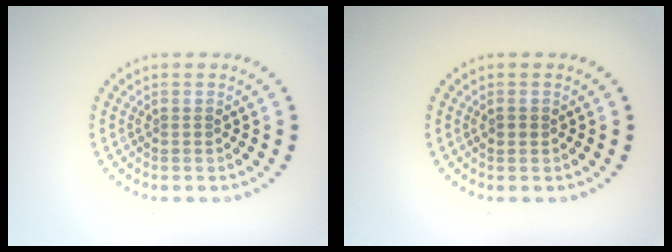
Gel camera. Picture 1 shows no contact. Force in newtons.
{"total": 0.8, "press": 0.8, "slide": 0.3}